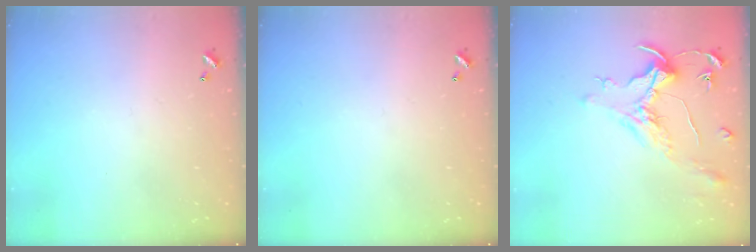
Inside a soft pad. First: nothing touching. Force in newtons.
{"total": 0.0}
{"total": 1.6, "press": 1.4, "slide": 0.7}